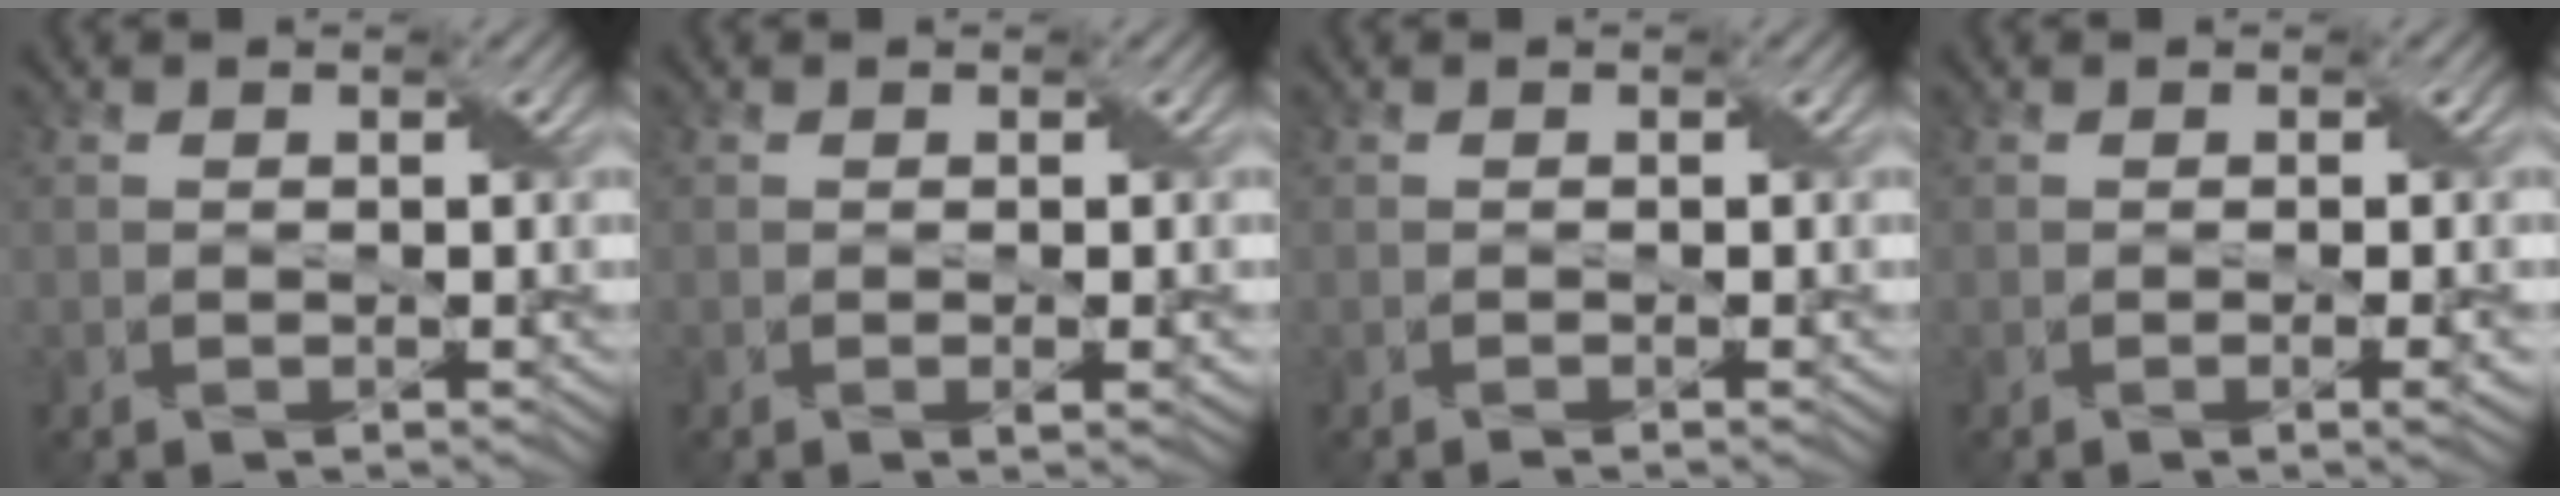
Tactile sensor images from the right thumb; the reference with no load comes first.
{"total": 1.4, "force": [-0.2, 0.2, 1.4], "torque": [-0.025, -0.002, -0.001]}
{"total": 0.8, "force": [-0.3, 0.0, 0.7], "torque": [-0.013, -0.001, -0.005]}
{"total": 2.1, "force": [-0.3, 0.4, 2.0], "torque": [-0.031, 0.002, -0.005]}